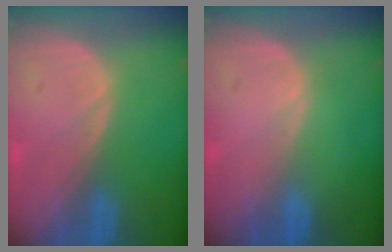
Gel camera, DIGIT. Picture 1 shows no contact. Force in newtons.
{"total": 0.0}